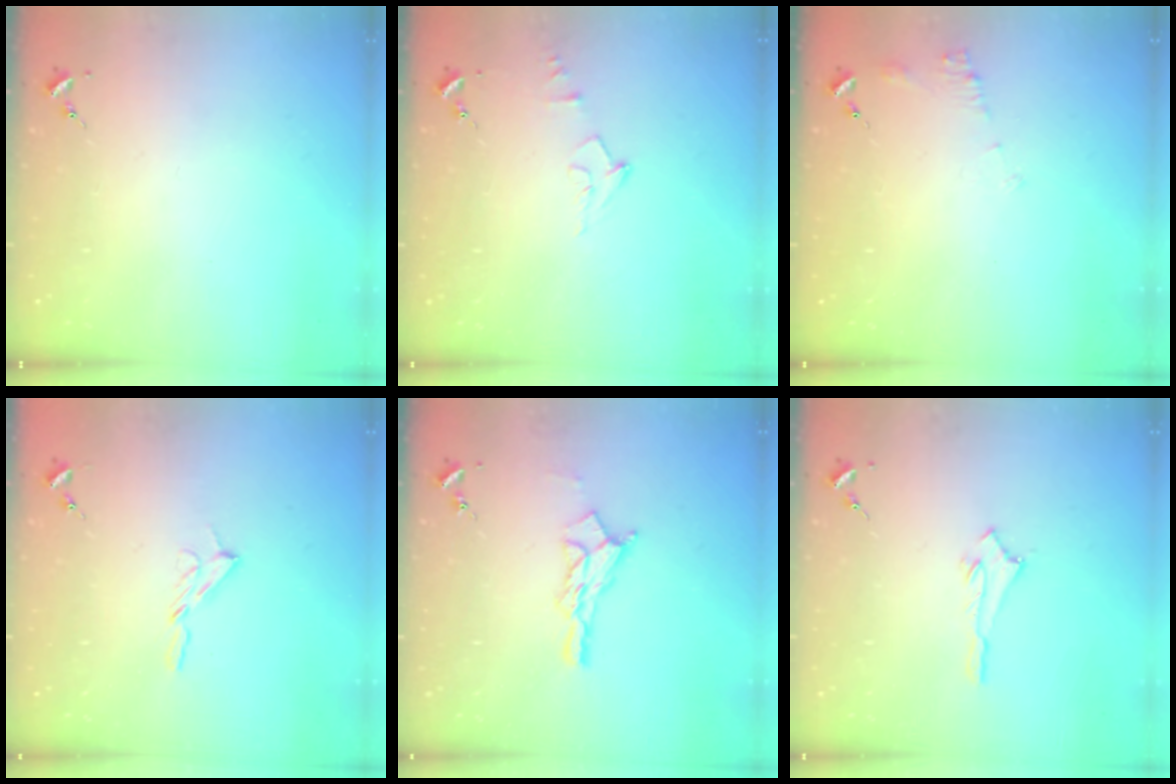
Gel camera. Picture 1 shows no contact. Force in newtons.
{"total": 7.8, "press": 7.7, "slide": 1.0}
{"total": 6.8, "press": 6.8, "slide": 0.6}
{"total": 5.1, "press": 5.1, "slide": 0.6}
{"total": 11.9, "press": 11.9, "slide": 0.9}
{"total": 2.7, "press": 2.7, "slide": 0.1}